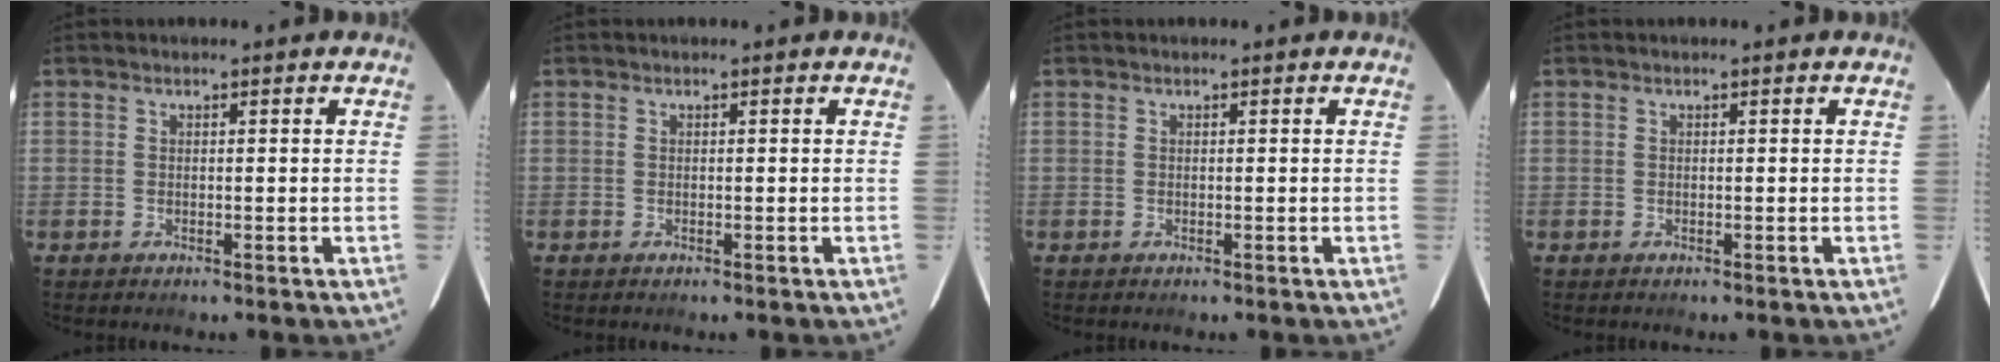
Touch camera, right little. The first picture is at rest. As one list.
[{"total": 0.0}, {"total": 0.0}, {"total": 0.0}]